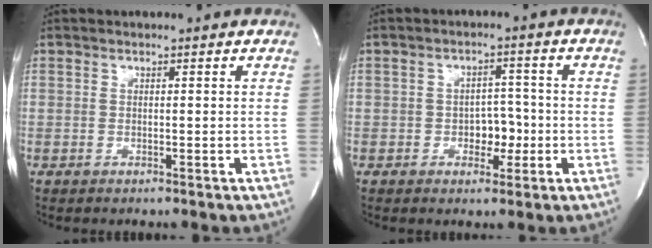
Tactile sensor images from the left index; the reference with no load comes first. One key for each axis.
{"total": 4.1, "fx": -1.2, "fy": 2.7, "fz": 2.9, "tx": -0.037, "ty": 0.006, "tz": -0.016}